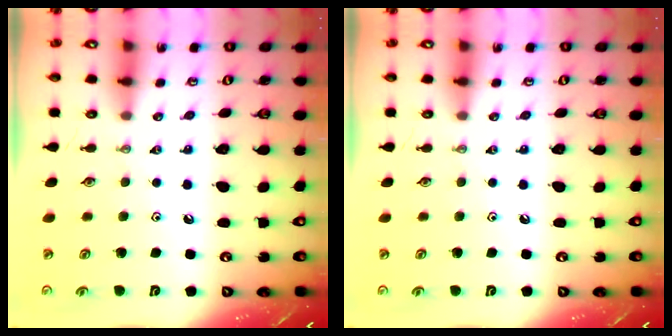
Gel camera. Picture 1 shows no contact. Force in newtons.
{"total": 0.0}